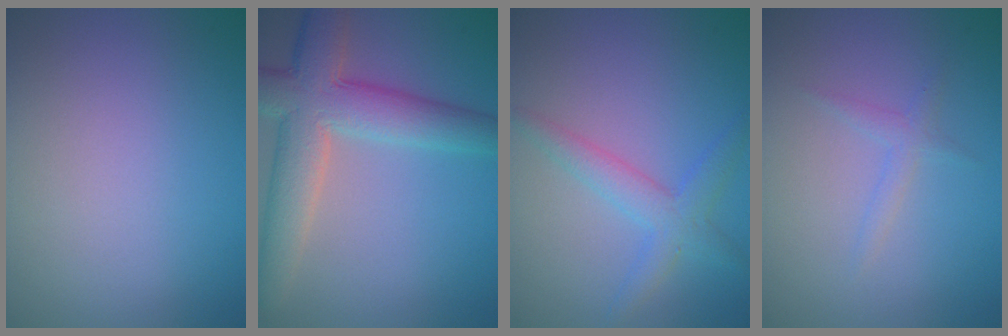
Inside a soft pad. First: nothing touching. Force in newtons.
{"total": 7.4, "press": 7.4, "slide": 0.3}
{"total": 2.1, "press": 2.1, "slide": 0.1}
{"total": 1.2, "press": 1.2, "slide": 0.1}